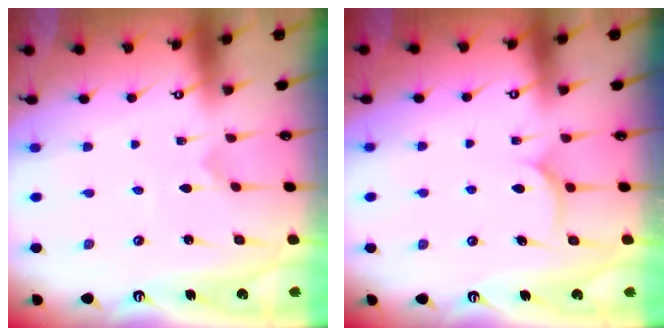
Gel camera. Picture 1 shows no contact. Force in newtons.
{"total": 7.3, "press": 7.3, "slide": 0.3}